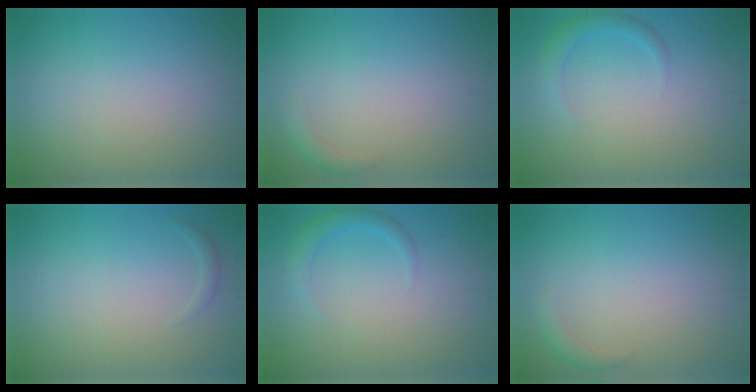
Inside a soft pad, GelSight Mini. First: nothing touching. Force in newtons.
{"total": 1.0, "press": 1.0, "slide": 0.0}
{"total": 1.8, "press": 1.8, "slide": 0.1}
{"total": 0.5, "press": 0.5, "slide": 0.0}
{"total": 1.8, "press": 1.8, "slide": 0.1}
{"total": 1.0, "press": 1.0, "slide": 0.0}